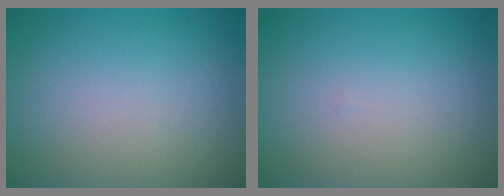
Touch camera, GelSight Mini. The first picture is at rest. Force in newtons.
{"total": 0.0}